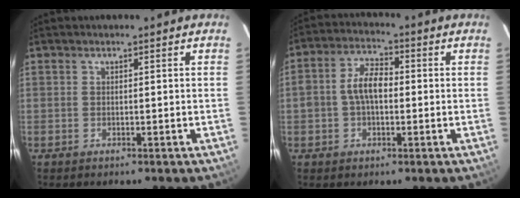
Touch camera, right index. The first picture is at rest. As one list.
[{"total": 6.8, "force": [-0.3, 4.0, 5.5], "torque": [-0.107, 0.018, -0.005]}]